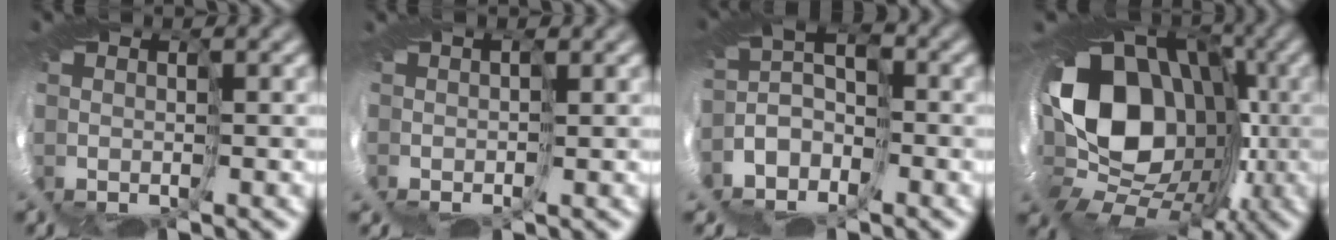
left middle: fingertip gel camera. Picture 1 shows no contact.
{"total": 0.7, "force": [0.6, -0.3, -0.2], "torque": [0.016, 0.007, -0.006]}
{"total": 3.3, "force": [-3.0, 1.0, 0.9], "torque": [-0.002, 0.001, -0.078]}
{"total": 14.8, "force": [0.0, 12.1, 8.5], "torque": [-0.120, 0.002, -0.026]}